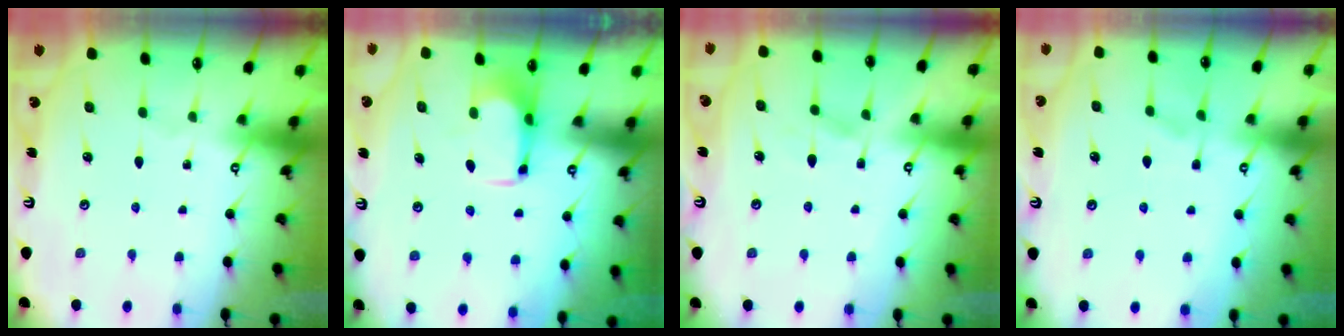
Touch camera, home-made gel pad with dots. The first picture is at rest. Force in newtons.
{"total": 2.0, "press": 2.0, "slide": 0.3}
{"total": 5.4, "press": 5.4, "slide": 0.6}
{"total": 1.0, "press": 0.6, "slide": 0.8}